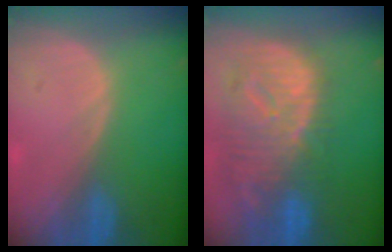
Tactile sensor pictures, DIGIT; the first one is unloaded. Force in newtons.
{"total": 12.5, "press": 10.8, "slide": 6.4}